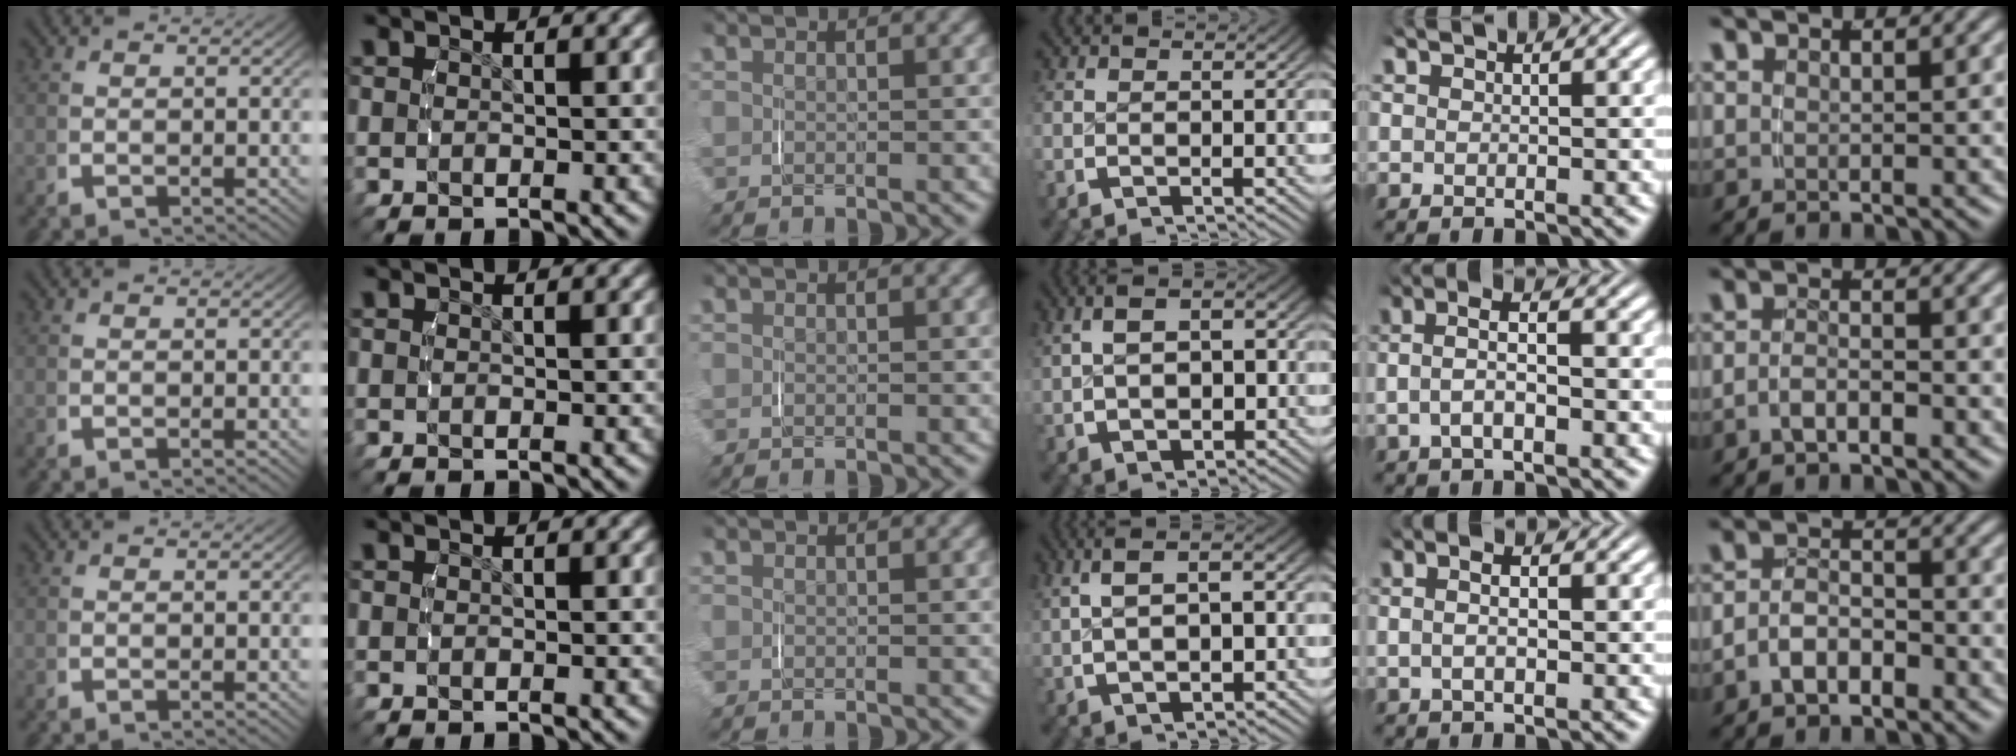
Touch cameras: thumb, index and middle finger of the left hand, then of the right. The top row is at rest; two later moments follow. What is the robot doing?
{"motion": "lift_and_place", "object": "scarf"}